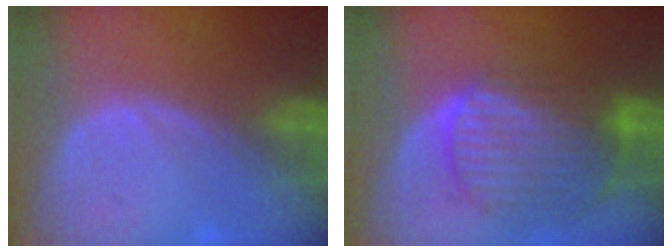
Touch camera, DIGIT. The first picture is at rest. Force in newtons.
{"total": 10.3, "press": 8.6, "slide": 5.6}